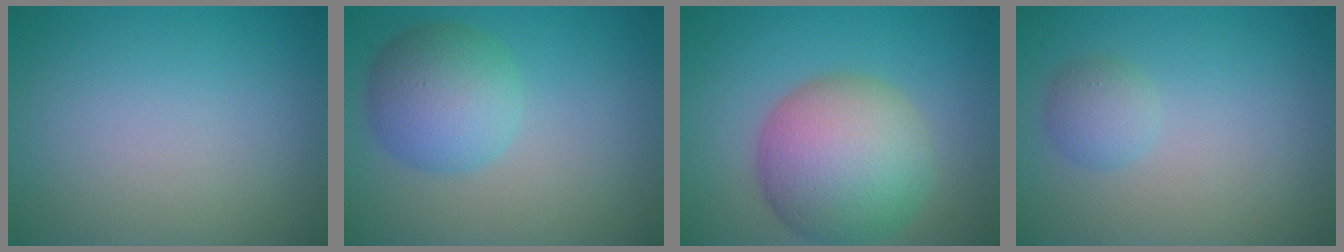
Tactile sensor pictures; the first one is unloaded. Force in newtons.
{"total": 5.1, "press": 5.1, "slide": 0.2}
{"total": 9.4, "press": 9.4, "slide": 0.3}
{"total": 1.7, "press": 1.7, "slide": 0.0}